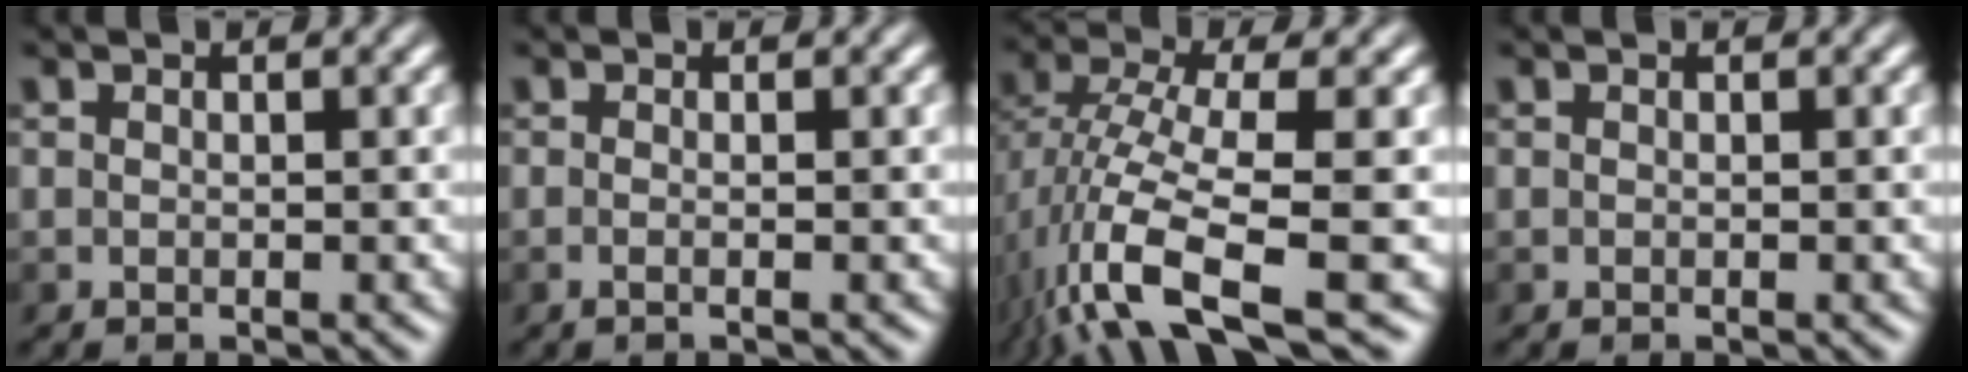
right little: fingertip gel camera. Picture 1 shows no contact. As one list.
[{"total": 0.7, "force": [-0.2, 0.1, 0.7], "torque": [-0.010, -0.003, -0.007]}, {"total": 9.8, "force": [-4.8, 3.0, 8.0], "torque": [-0.159, 0.001, -0.093]}, {"total": 0.0}]